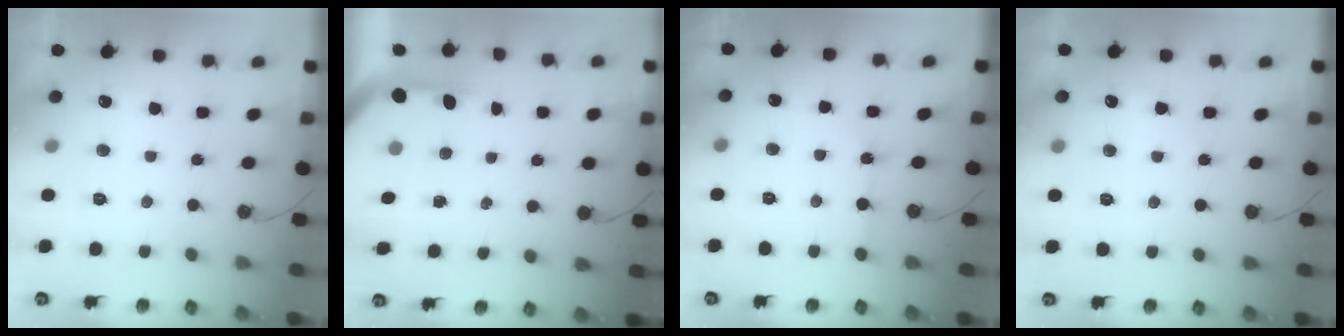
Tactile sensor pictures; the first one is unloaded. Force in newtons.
{"total": 3.0, "press": 3.0, "slide": 0.3}
{"total": 2.6, "press": 2.5, "slide": 0.5}
{"total": 3.0, "press": 3.0, "slide": 0.4}